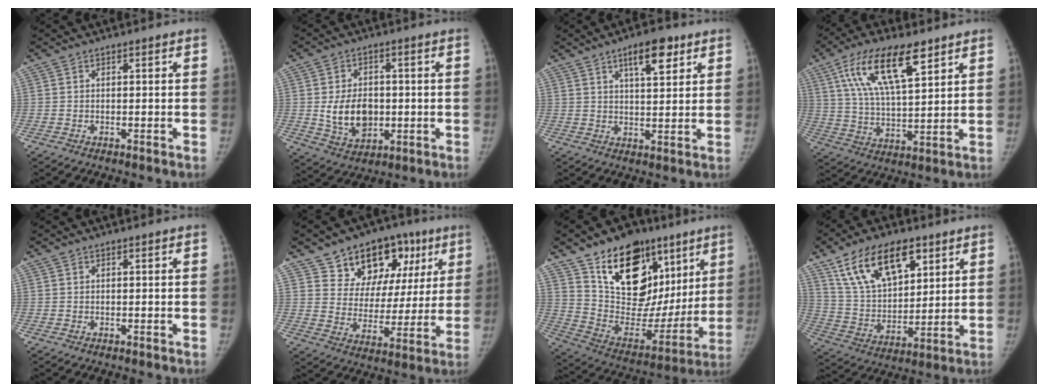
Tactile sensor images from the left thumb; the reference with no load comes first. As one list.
[{"total": 10.4, "force": [-0.5, 7.5, 7.1], "torque": [-0.093, -0.005, 0.003]}, {"total": 8.2, "force": [4.5, 3.1, 6.2], "torque": [-0.077, -0.021, 0.069]}, {"total": 16.2, "force": [8.4, 5.9, 12.5], "torque": [-0.210, -0.020, 0.157]}, {"total": 0.0}, {"total": 18.2, "force": [9.6, 11.9, 9.7], "torque": [-0.077, -0.017, 0.148]}, {"total": 26.7, "force": [14.1, 16.5, 15.5], "torque": [-0.185, -0.022, 0.244]}, {"total": 18.3, "force": [10.2, 9.6, 11.8], "torque": [-0.166, -0.033, 0.193]}]